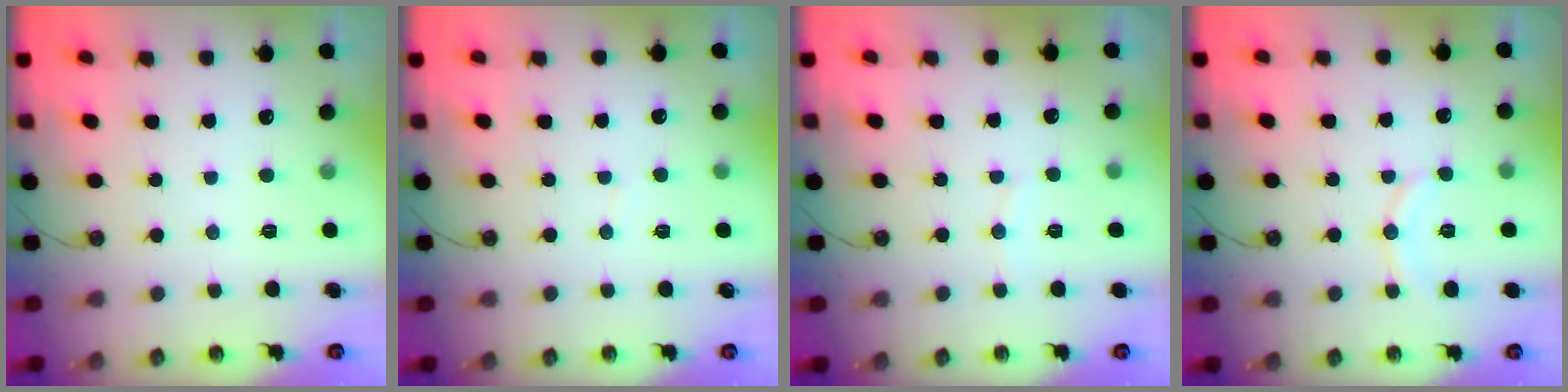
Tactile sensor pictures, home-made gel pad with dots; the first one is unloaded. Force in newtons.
{"total": 2.0, "press": 2.0, "slide": 0.1}
{"total": 3.7, "press": 3.7, "slide": 0.4}
{"total": 7.6, "press": 7.6, "slide": 0.8}